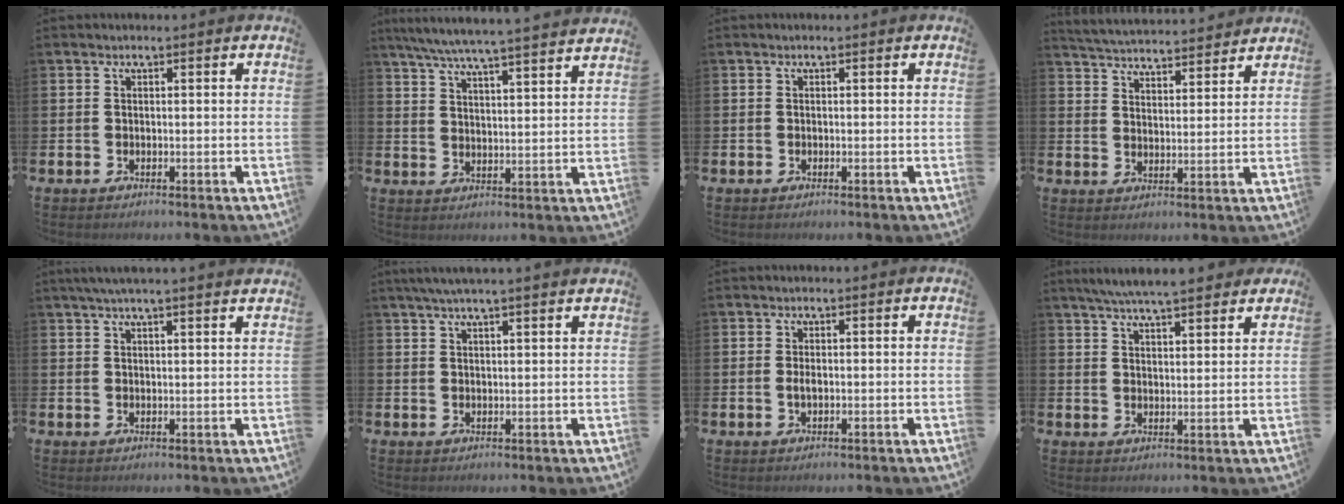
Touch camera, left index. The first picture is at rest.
{"total": 6.7, "force": [6.3, -0.3, 2.1], "torque": [-0.054, -0.044, 0.108]}
{"total": 0.0}
{"total": 4.9, "force": [4.9, 0.4, 0.0], "torque": [-0.013, -0.037, 0.084]}
{"total": 3.4, "force": [3.2, -0.3, 1.2], "torque": [-0.026, -0.008, 0.056]}
{"total": 3.4, "force": [3.1, -0.4, 1.4], "torque": [-0.037, -0.003, 0.057]}
{"total": 1.2, "force": [0.0, 0.6, 1.0], "torque": [-0.013, 0.001, -0.004]}
{"total": 6.0, "force": [5.7, 0.5, 1.9], "torque": [-0.046, -0.020, 0.102]}